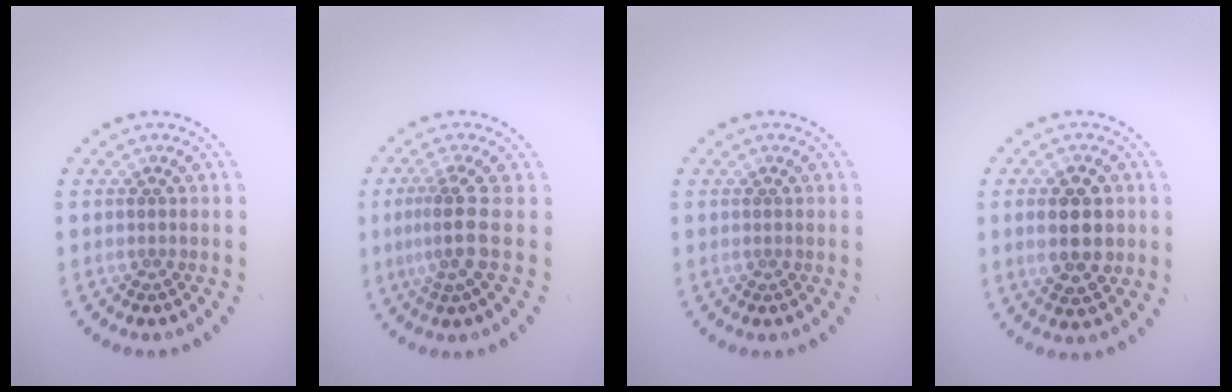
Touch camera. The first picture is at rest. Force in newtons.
{"total": 3.0, "press": 2.1, "slide": 2.1}
{"total": 0.0}
{"total": 4.6, "press": 4.6, "slide": 0.2}